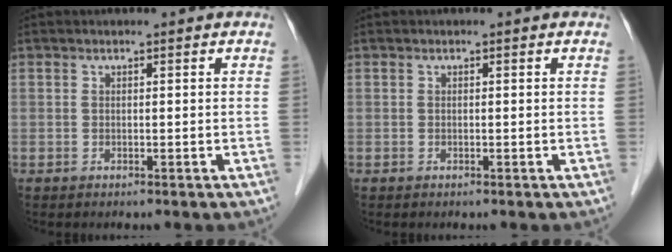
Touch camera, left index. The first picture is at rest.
{"total": 0.0}